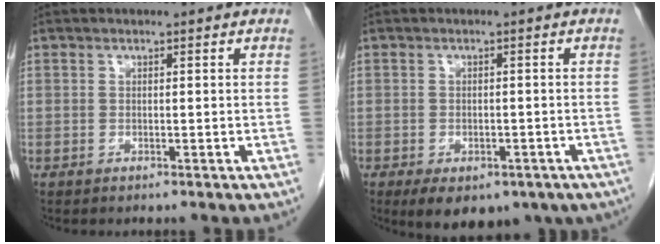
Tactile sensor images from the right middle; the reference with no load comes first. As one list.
[{"total": 11.5, "force": [-7.3, 6.1, 6.4], "torque": [-0.091, -0.004, -0.088]}]